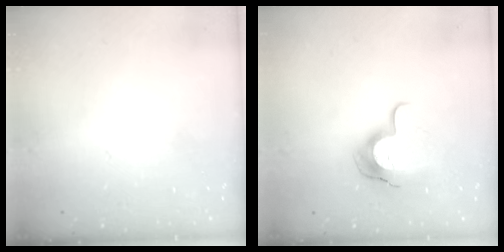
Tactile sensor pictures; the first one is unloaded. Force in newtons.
{"total": 11.1, "press": 11.1, "slide": 0.9}